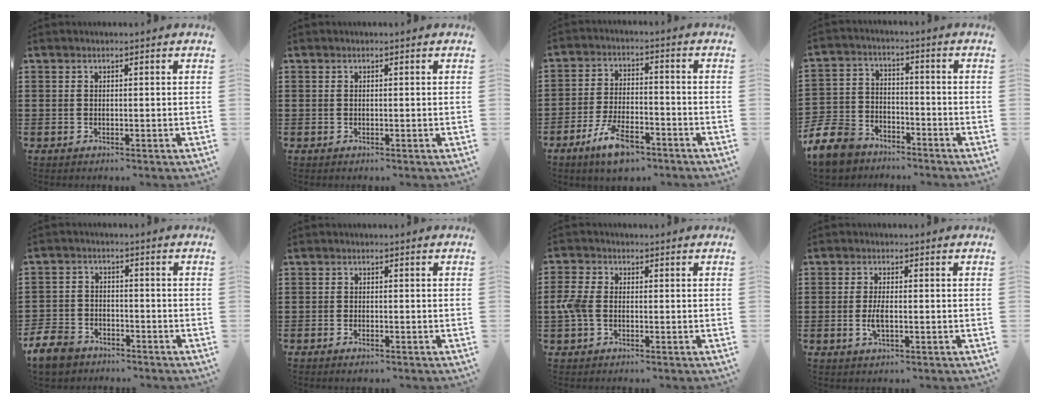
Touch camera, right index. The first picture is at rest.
{"total": 0.0}
{"total": 8.3, "force": [-5.5, 3.0, 5.4], "torque": [-0.115, 0.007, -0.101]}
{"total": 9.1, "force": [-8.0, 3.7, 2.6], "torque": [-0.083, 0.022, -0.161]}
{"total": 5.5, "force": [-4.9, 2.2, 1.5], "torque": [-0.059, 0.006, -0.104]}
{"total": 0.9, "force": [-0.7, 0.2, 0.4], "torque": [-0.009, -0.003, -0.013]}
{"total": 4.1, "force": [-0.8, 2.6, 3.1], "torque": [-0.088, -0.005, -0.023]}
{"total": 3.2, "force": [-0.7, 1.1, 2.9], "torque": [-0.066, -0.005, -0.016]}